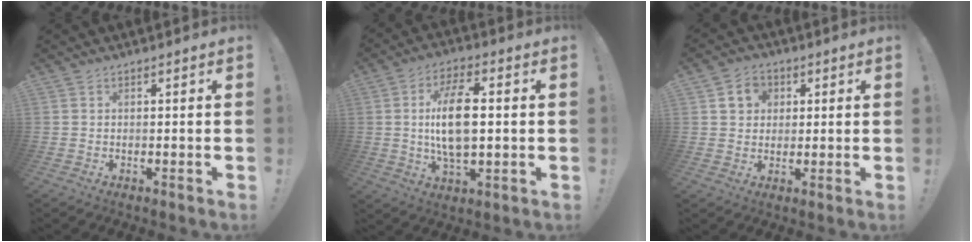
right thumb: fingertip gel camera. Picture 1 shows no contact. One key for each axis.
{"total": 13.9, "fx": 1.1, "fy": 6.3, "fz": 12.4, "tx": -0.227, "ty": -0.002, "tz": 0.014}
{"total": 6.8, "fx": 2.2, "fy": 5.9, "fz": 2.4, "tx": -0.032, "ty": 0.000, "tz": 0.045}